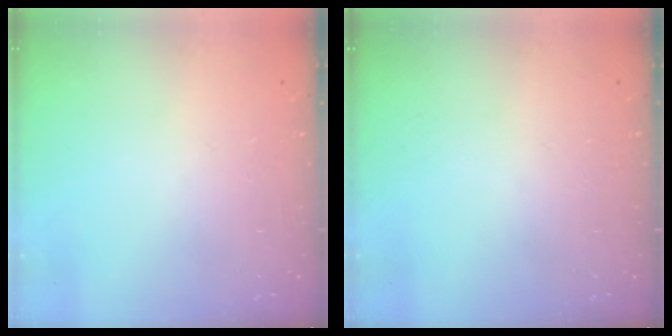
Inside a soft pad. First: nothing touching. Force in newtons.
{"total": 0.0}